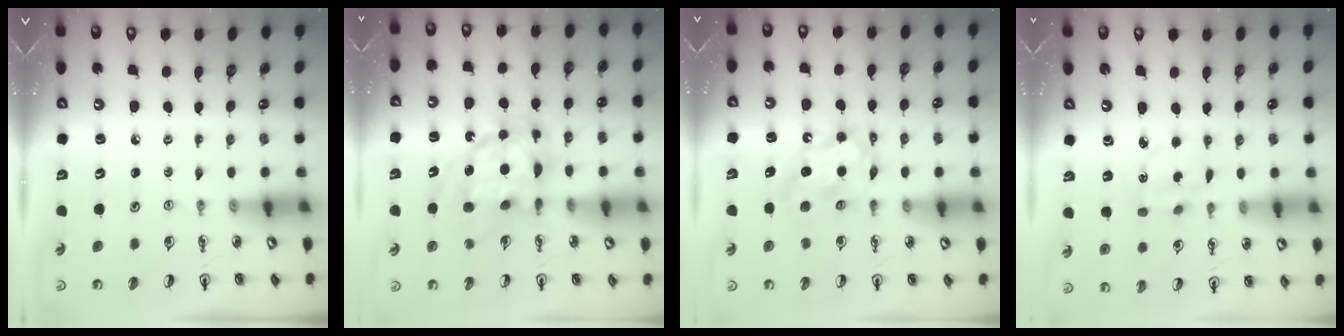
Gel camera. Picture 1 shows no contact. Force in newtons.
{"total": 13.5, "press": 13.4, "slide": 1.2}
{"total": 7.2, "press": 7.2, "slide": 0.6}
{"total": 3.5, "press": 3.4, "slide": 0.9}